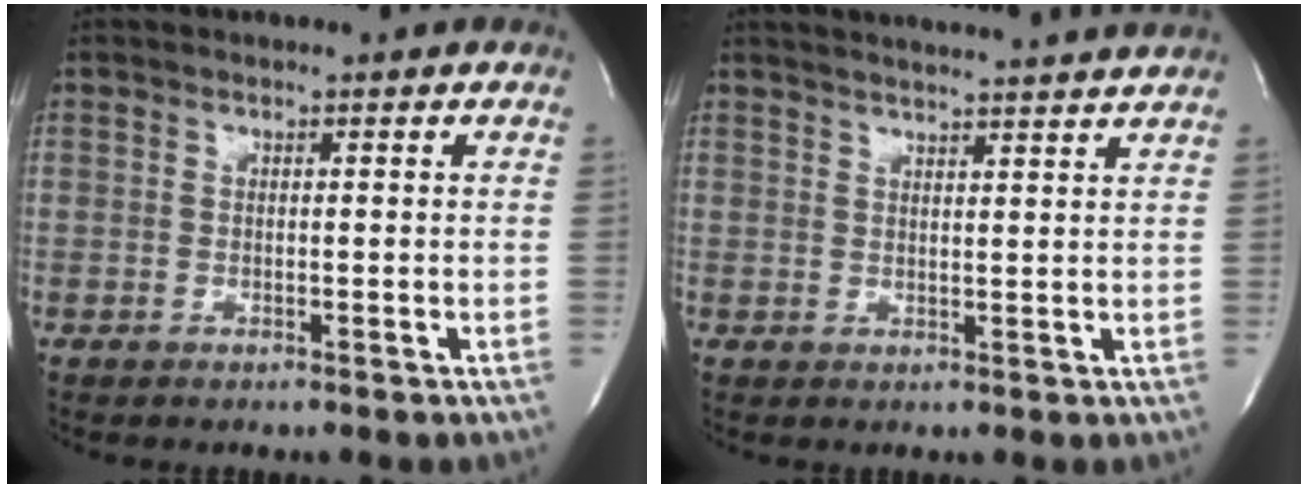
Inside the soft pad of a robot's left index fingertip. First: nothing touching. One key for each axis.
{"total": 11.6, "fx": 10.9, "fy": -0.7, "fz": 4.1, "tx": -0.069, "ty": 0.000, "tz": 0.135}